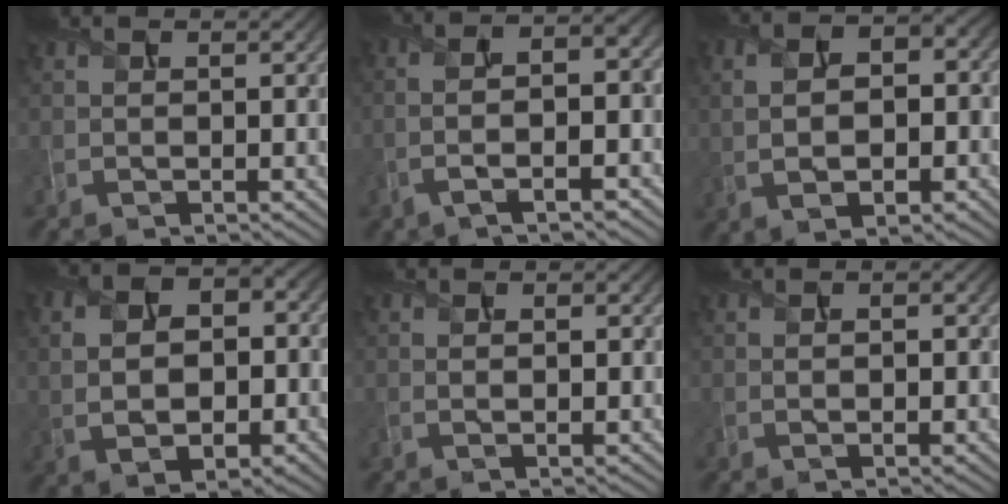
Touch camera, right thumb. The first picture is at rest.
{"total": 8.3, "force": [-2.8, 2.3, 7.4], "torque": [-0.123, 0.004, -0.049]}
{"total": 7.4, "force": [-0.6, 4.4, 5.9], "torque": [-0.102, 0.000, -0.013]}
{"total": 9.3, "force": [0.0, 6.6, 6.5], "torque": [-0.115, 0.000, -0.010]}
{"total": 1.8, "force": [0.5, 0.6, 1.6], "torque": [-0.032, -0.005, 0.012]}
{"total": 2.1, "force": [0.3, 1.0, 1.8], "torque": [-0.030, -0.006, 0.009]}